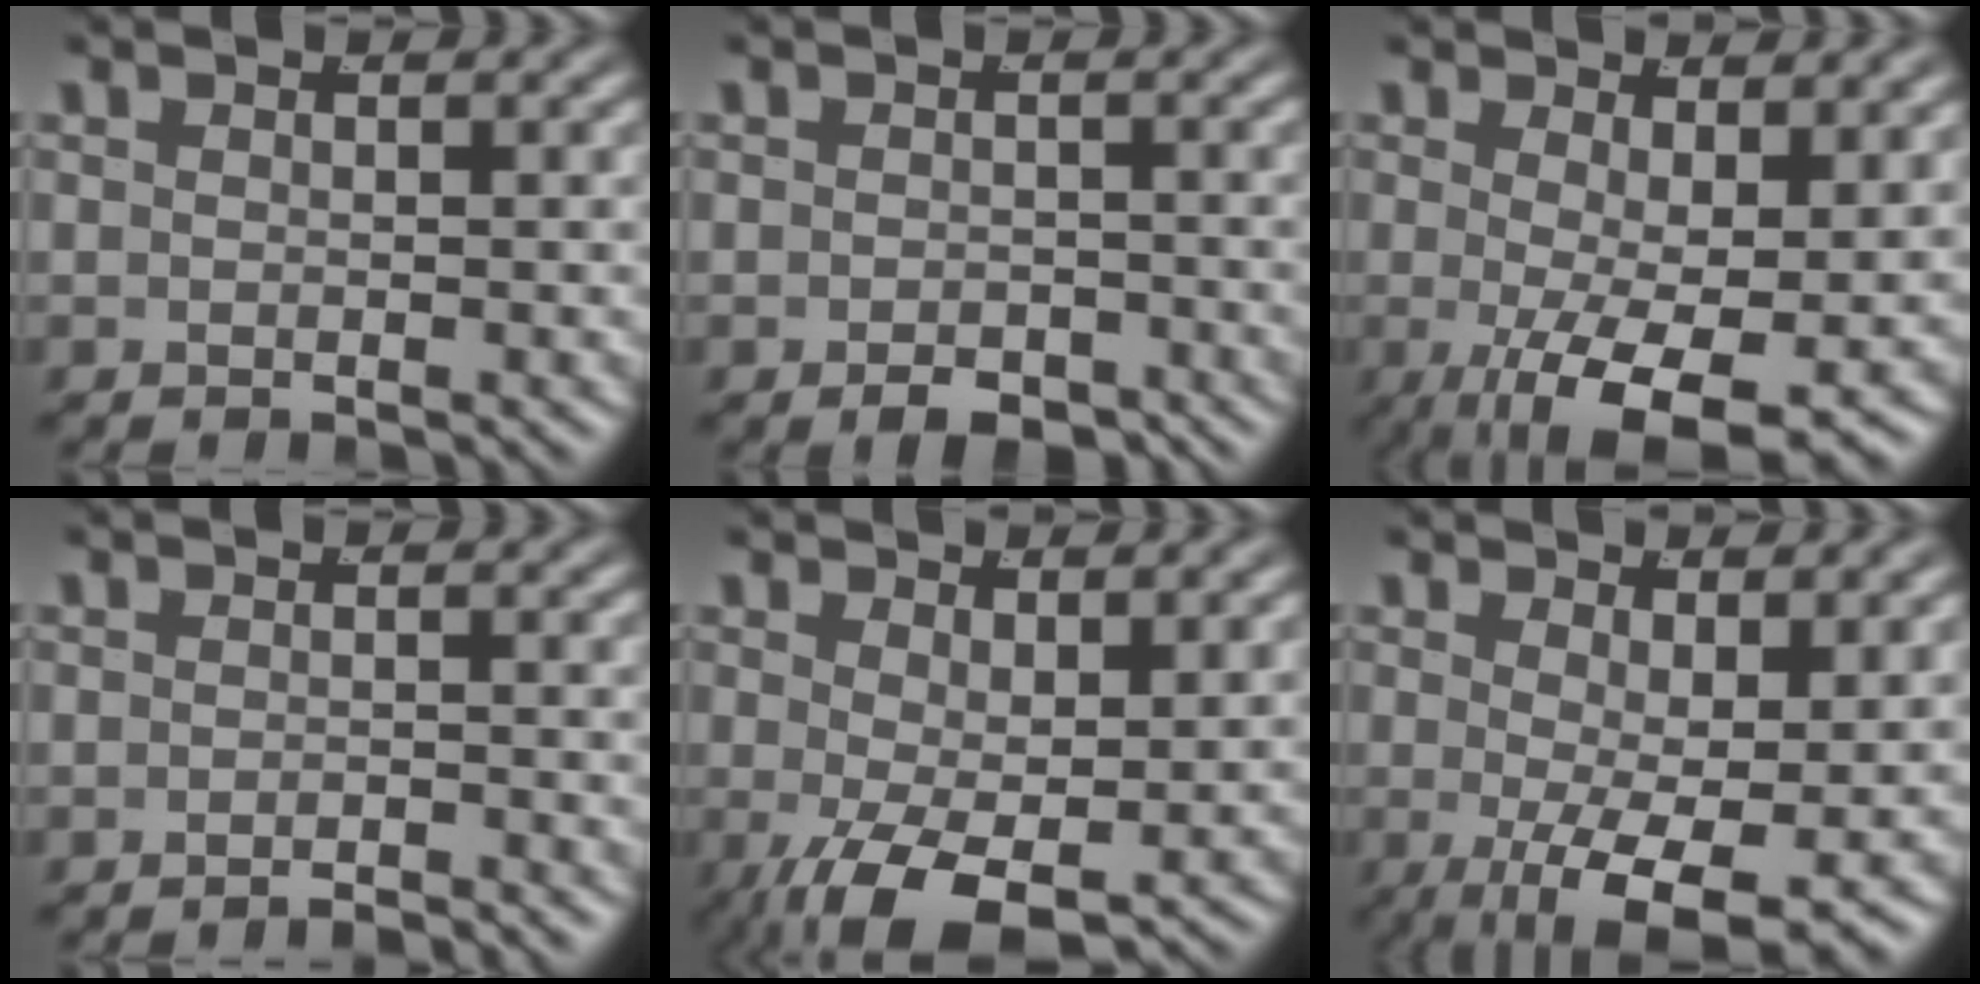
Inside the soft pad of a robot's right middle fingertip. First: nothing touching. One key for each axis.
{"total": 2.7, "fx": -2.5, "fy": 0.6, "fz": 1.0, "tx": -0.007, "ty": -0.015, "tz": -0.033}
{"total": 7.6, "fx": -2.6, "fy": 2.4, "fz": 6.8, "tx": -0.113, "ty": -0.044, "tz": -0.017}
{"total": 2.0, "fx": -2.0, "fy": -0.3, "fz": 0.3, "tx": 0.000, "ty": -0.001, "tz": -0.034}
{"total": 5.7, "fx": -2.5, "fy": 2.0, "fz": 4.6, "tx": -0.088, "ty": -0.044, "tz": -0.018}
{"total": 6.9, "fx": -2.1, "fy": 2.0, "fz": 6.2, "tx": -0.101, "ty": -0.040, "tz": -0.011}